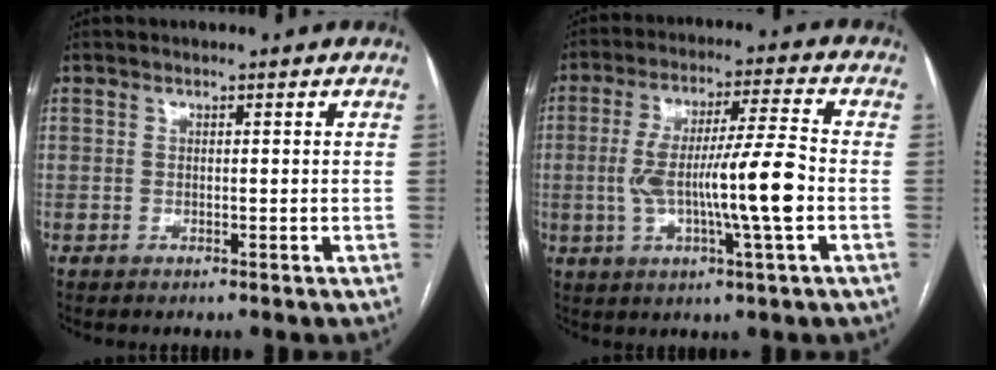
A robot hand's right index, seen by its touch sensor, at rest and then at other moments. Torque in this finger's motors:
{"motor_torque": [1.65, -0.13, 0.86, 0.21]}